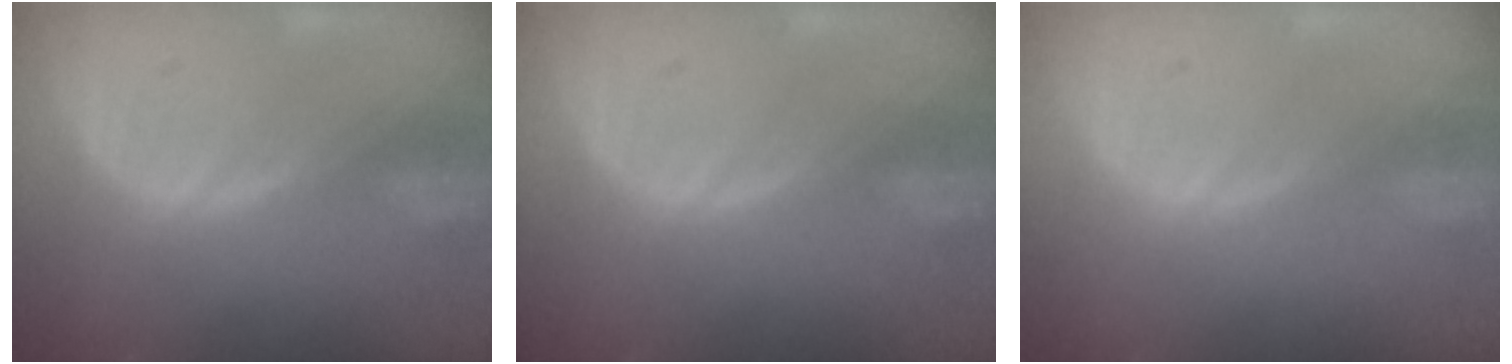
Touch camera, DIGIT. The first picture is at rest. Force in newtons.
{"total": 0.0}
{"total": 0.0}